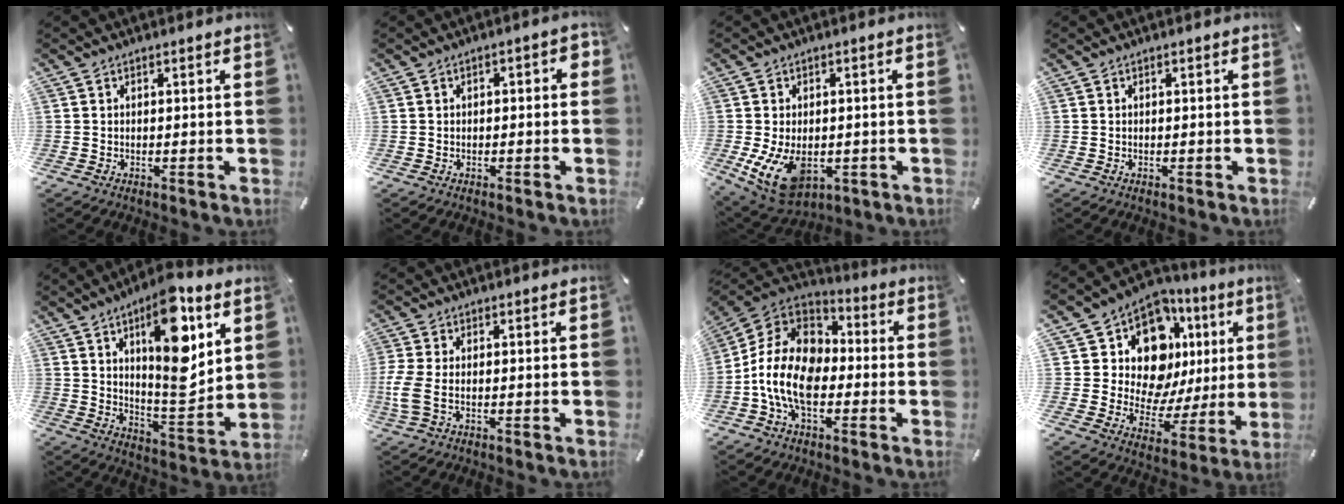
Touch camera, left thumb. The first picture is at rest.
{"total": 1.9, "force": [-1.0, 1.2, 1.0], "torque": [-0.014, 0.009, -0.021]}
{"total": 11.0, "force": [-2.6, 7.2, 7.9], "torque": [-0.152, -0.003, -0.040]}
{"total": 0.0}
{"total": 17.4, "force": [7.8, 6.7, 14.0], "torque": [-0.210, -0.038, 0.122]}
{"total": 5.4, "force": [-0.8, 2.3, 4.8], "torque": [-0.114, -0.010, -0.016]}
{"total": 15.4, "force": [-5.5, 10.0, 10.3], "torque": [-0.220, 0.036, -0.105]}
{"total": 15.1, "force": [7.2, 10.3, 8.3], "torque": [-0.134, -0.066, 0.128]}